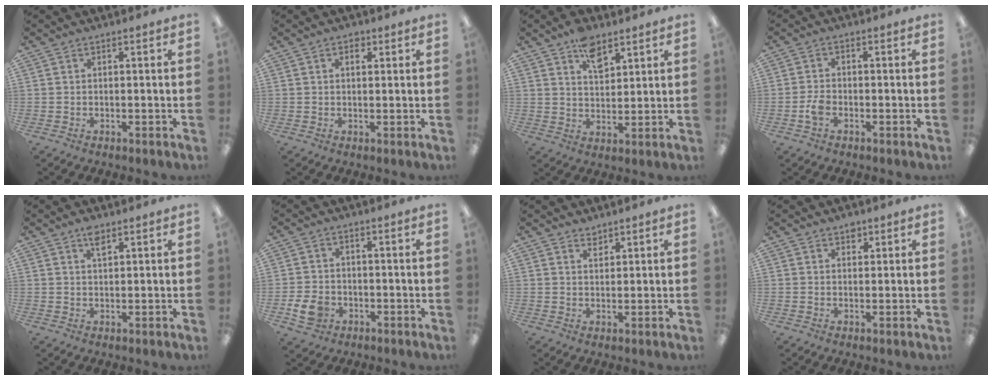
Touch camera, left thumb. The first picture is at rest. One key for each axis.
{"total": 2.2, "fx": 1.0, "fy": 1.4, "fz": 1.3, "tx": -0.004, "ty": -0.006, "tz": 0.013}
{"total": 7.5, "fx": 4.9, "fy": 4.0, "fz": 4.1, "tx": -0.054, "ty": -0.025, "tz": 0.083}
{"total": 3.2, "fx": -1.3, "fy": 1.9, "fz": 2.2, "tx": -0.045, "ty": 0.005, "tz": -0.024}
{"total": 2.9, "fx": 1.9, "fy": 1.2, "fz": 1.8, "tx": -0.034, "ty": -0.002, "tz": 0.033}
{"total": 5.5, "fx": -2.4, "fy": 4.0, "fz": 2.8, "tx": -0.061, "ty": 0.007, "tz": -0.043}
{"total": 2.0, "fx": 1.8, "fy": 0.8, "fz": 0.3, "tx": 0.001, "ty": -0.008, "tz": 0.034}
{"total": 2.0, "fx": 1.4, "fy": 1.3, "fz": 0.5, "tx": 0.005, "ty": -0.006, "tz": 0.023}